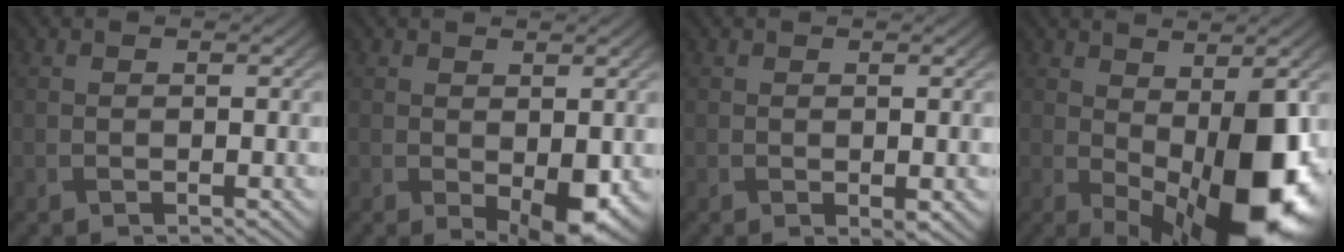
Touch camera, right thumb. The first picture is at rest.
{"total": 5.2, "force": [-1.1, 2.5, 4.5], "torque": [-0.069, -0.022, -0.002]}
{"total": 1.2, "force": [-0.2, 0.3, 1.2], "torque": [-0.017, -0.008, -0.001]}
{"total": 14.5, "force": [-2.1, 6.3, 12.9], "torque": [-0.174, -0.011, -0.015]}